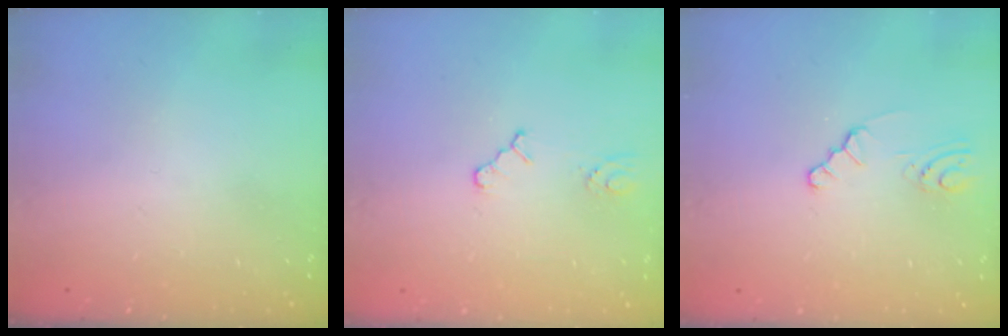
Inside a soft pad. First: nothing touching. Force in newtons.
{"total": 2.6, "press": 2.6, "slide": 0.4}
{"total": 2.1, "press": 2.1, "slide": 0.3}